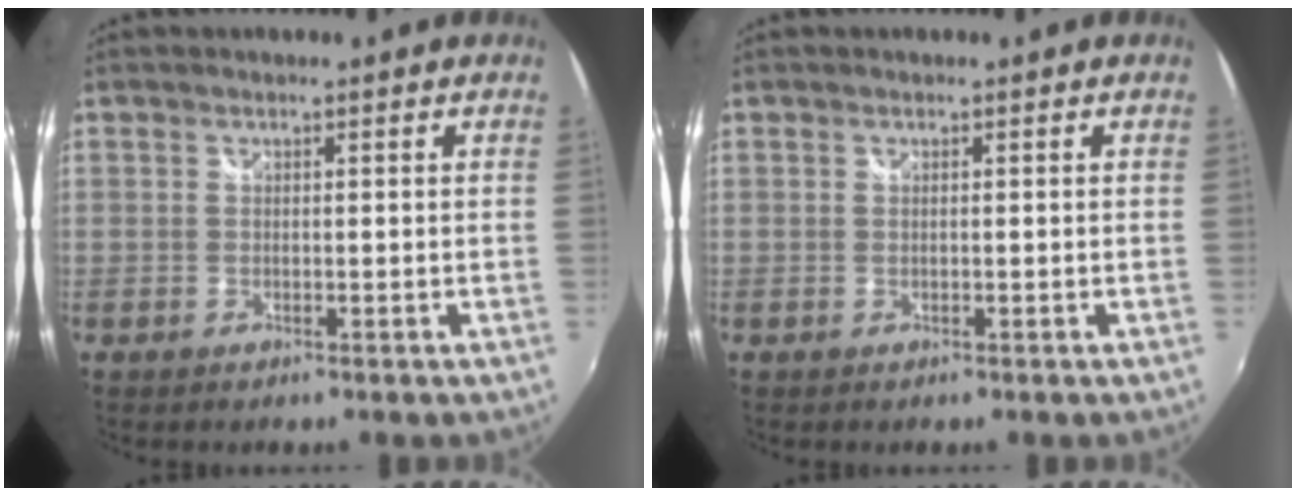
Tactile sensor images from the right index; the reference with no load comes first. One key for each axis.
{"total": 0.0}